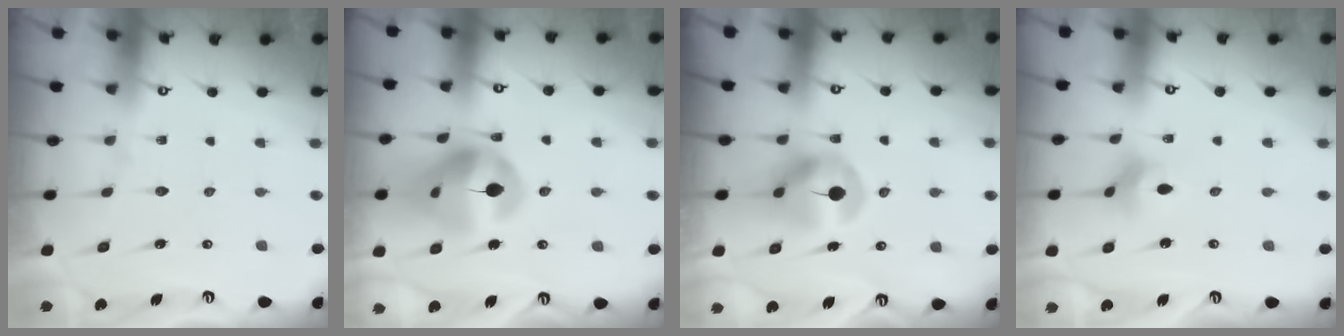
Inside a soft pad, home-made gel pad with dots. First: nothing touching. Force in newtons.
{"total": 15.1, "press": 14.9, "slide": 2.2}
{"total": 7.8, "press": 7.8, "slide": 0.1}
{"total": 3.7, "press": 3.7, "slide": 0.6}